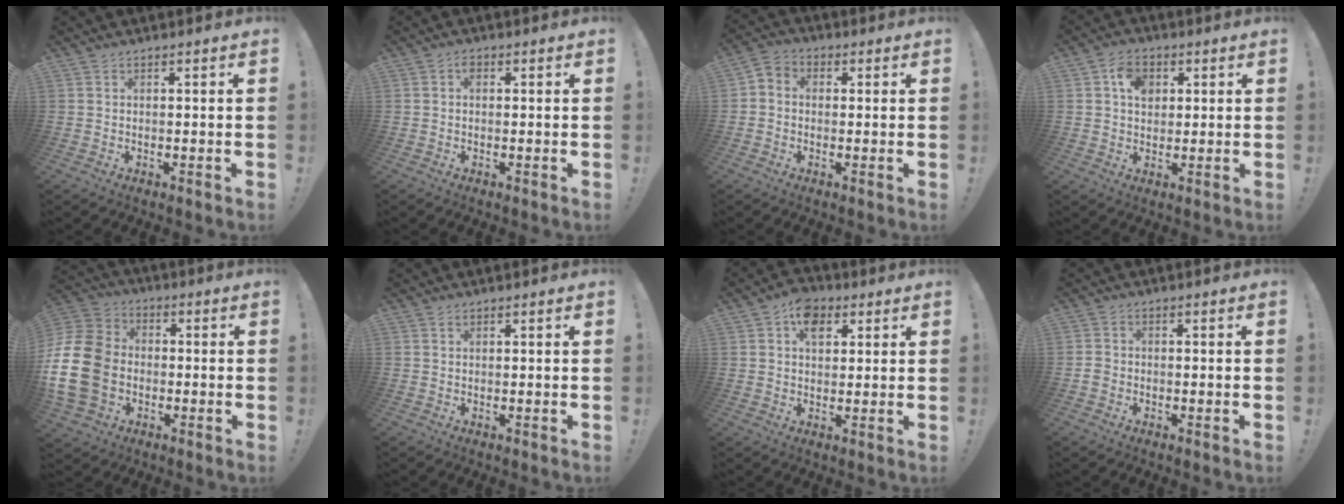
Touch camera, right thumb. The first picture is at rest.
{"total": 1.5, "force": [0.2, 1.1, 1.0], "torque": [-0.013, 0.002, 0.001]}
{"total": 3.8, "force": [-1.1, 3.1, 1.9], "torque": [-0.041, 0.011, -0.018]}
{"total": 7.2, "force": [2.4, 5.6, 4.0], "torque": [-0.058, 0.003, 0.043]}
{"total": 19.0, "force": [-3.2, 14.7, 11.6], "torque": [-0.214, 0.033, -0.047]}
{"total": 0.6, "force": [0.4, 0.3, 0.2], "torque": [-0.008, 0.001, 0.010]}
{"total": 8.1, "force": [3.5, 5.8, 4.5], "torque": [-0.059, -0.005, 0.064]}
{"total": 2.1, "force": [-1.0, 1.4, 1.1], "torque": [-0.013, 0.009, -0.018]}